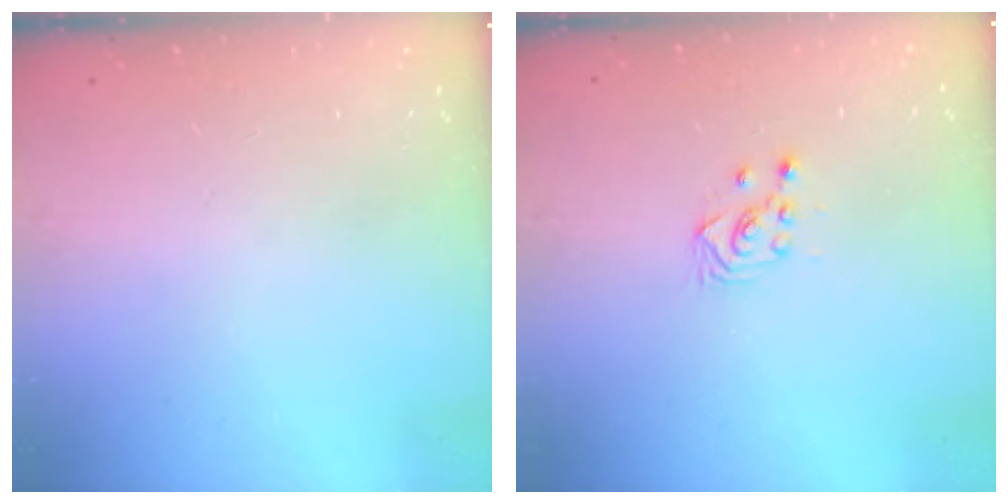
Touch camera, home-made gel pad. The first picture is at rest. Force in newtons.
{"total": 2.6, "press": 2.6, "slide": 0.3}